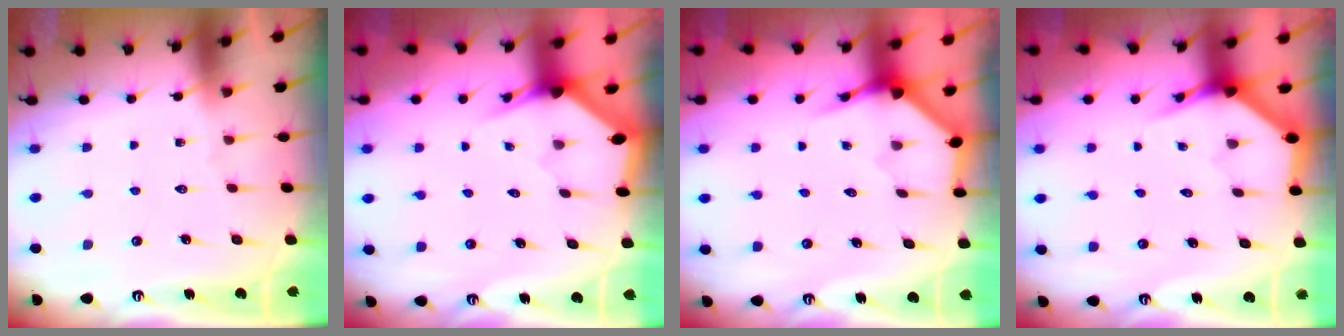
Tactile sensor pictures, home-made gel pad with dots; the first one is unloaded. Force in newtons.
{"total": 2.9, "press": 2.9, "slide": 0.1}
{"total": 3.9, "press": 3.9, "slide": 0.3}
{"total": 3.8, "press": 3.8, "slide": 0.2}